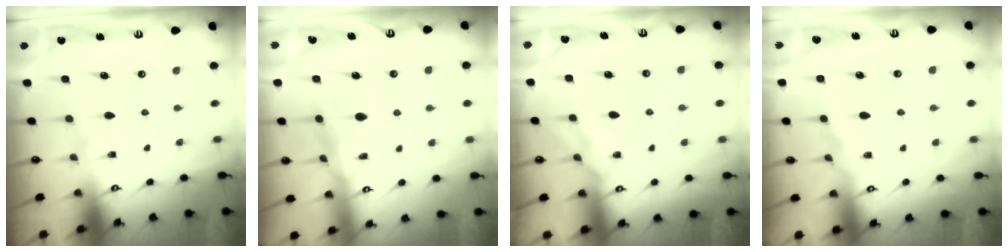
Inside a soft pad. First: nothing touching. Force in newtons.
{"total": 8.6, "press": 8.6, "slide": 0.8}
{"total": 5.7, "press": 5.6, "slide": 0.8}
{"total": 4.6, "press": 4.6, "slide": 0.7}